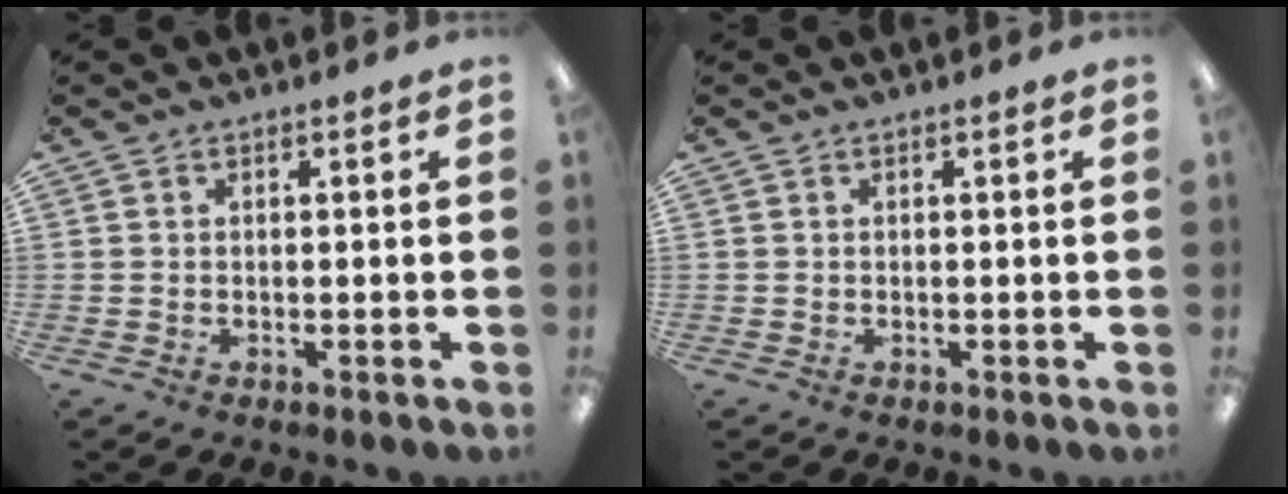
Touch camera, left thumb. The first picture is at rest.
{"total": 0.0}